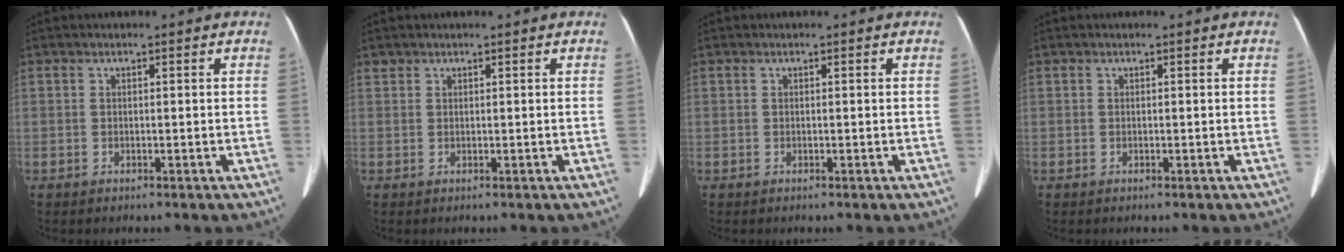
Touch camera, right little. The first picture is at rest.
{"total": 0.5, "force": [0.5, 0.3, 0.0], "torque": [-0.001, 0.006, 0.010]}
{"total": 0.0}
{"total": 0.0}